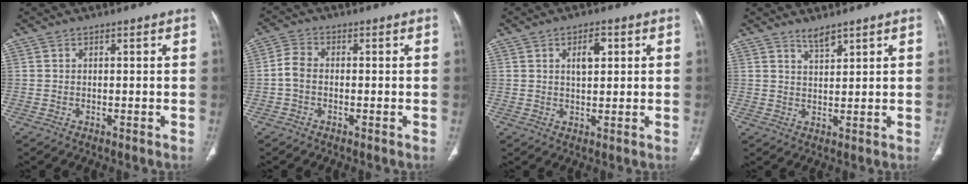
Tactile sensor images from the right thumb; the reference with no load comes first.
{"total": 3.3, "force": [-0.7, 2.3, 2.3], "torque": [-0.048, 0.011, -0.022]}
{"total": 4.4, "force": [1.5, 2.2, 3.6], "torque": [-0.047, -0.001, 0.023]}
{"total": 2.6, "force": [2.3, 0.5, 1.1], "torque": [-0.017, -0.021, 0.046]}